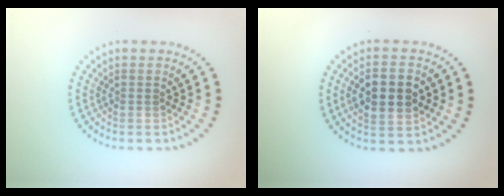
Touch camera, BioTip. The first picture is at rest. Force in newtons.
{"total": 5.0, "press": 5.0, "slide": 0.2}